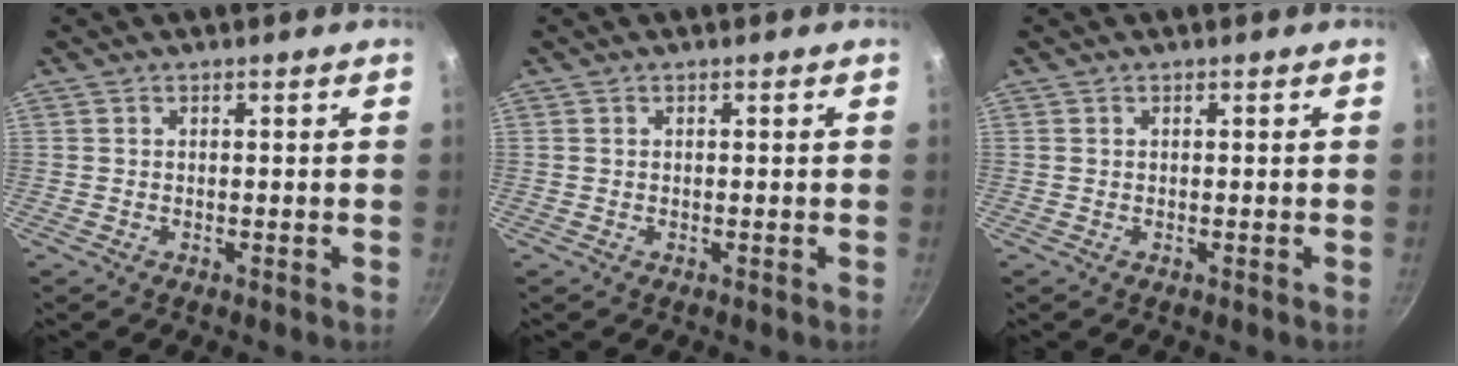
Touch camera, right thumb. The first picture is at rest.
{"total": 0.0}
{"total": 0.0}